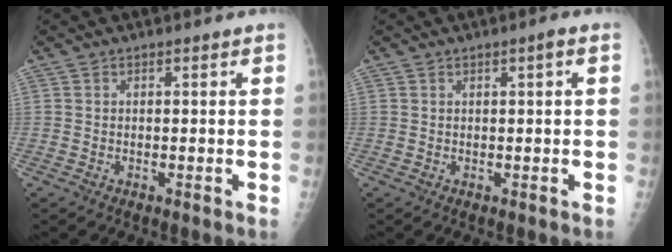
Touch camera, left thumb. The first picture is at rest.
{"total": 1.5, "force": [0.4, 0.1, 1.4], "torque": [-0.025, 0.003, 0.006]}